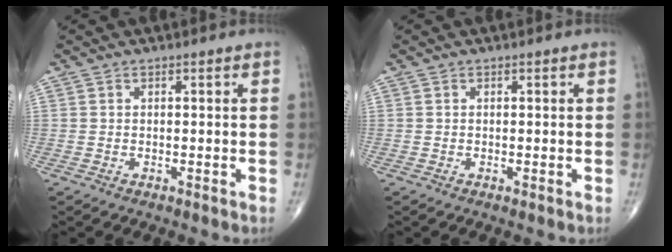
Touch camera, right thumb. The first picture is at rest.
{"total": 0.0}